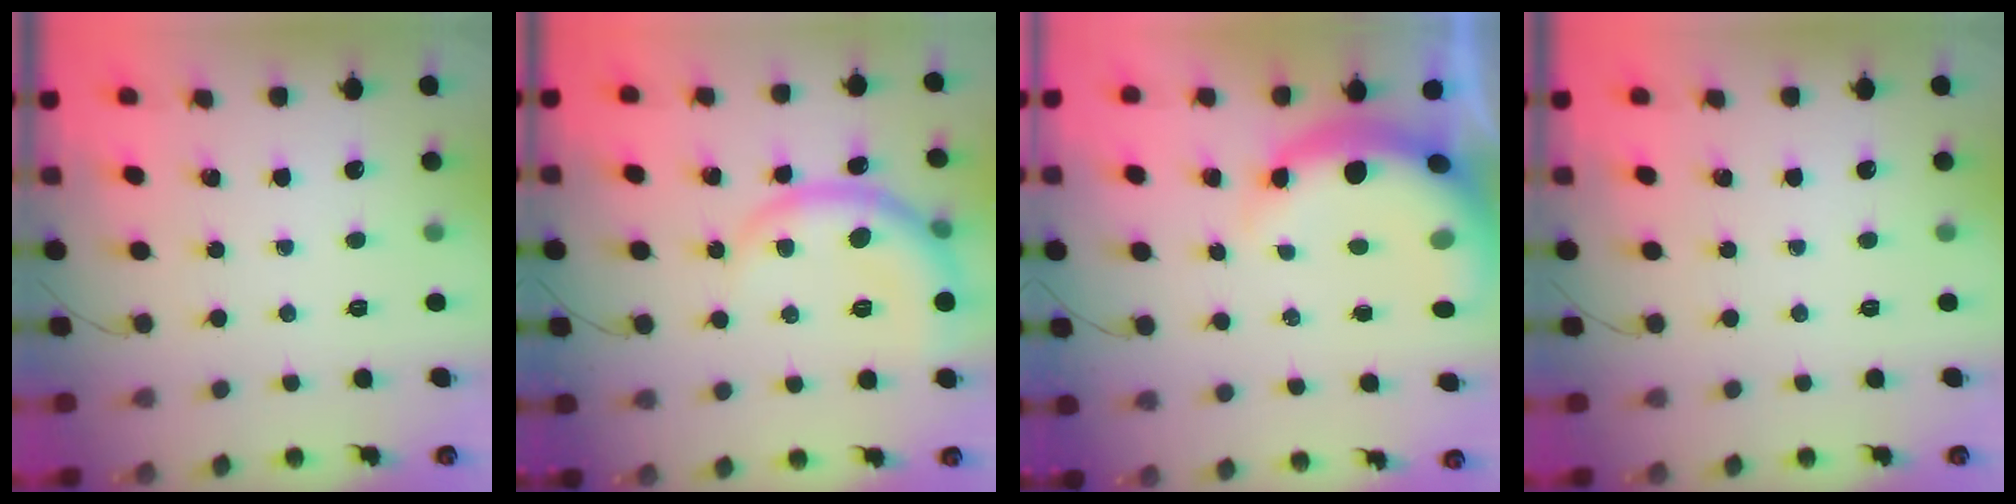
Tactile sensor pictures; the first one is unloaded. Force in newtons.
{"total": 10.2, "press": 10.1, "slide": 0.9}
{"total": 11.0, "press": 10.7, "slide": 2.6}
{"total": 0.0}